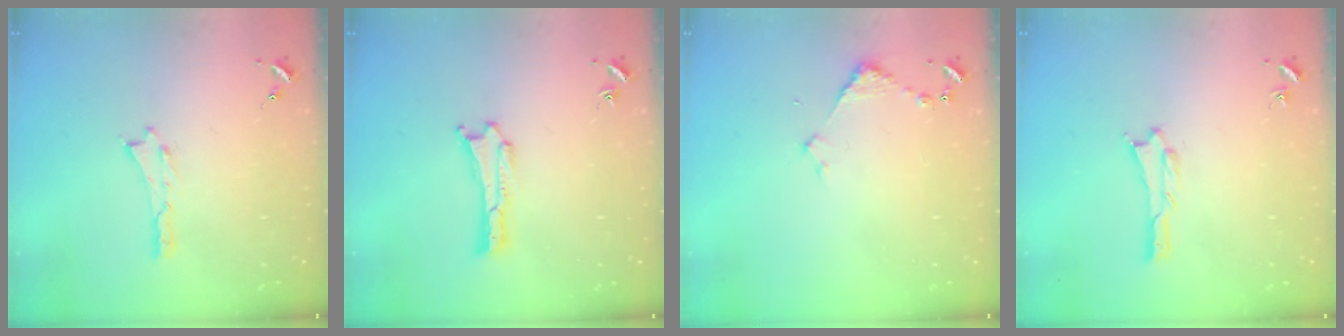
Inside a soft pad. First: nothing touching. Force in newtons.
{"total": 0.0}
{"total": 2.9, "press": 2.9, "slide": 0.3}
{"total": 0.6, "press": 0.6, "slide": 0.1}